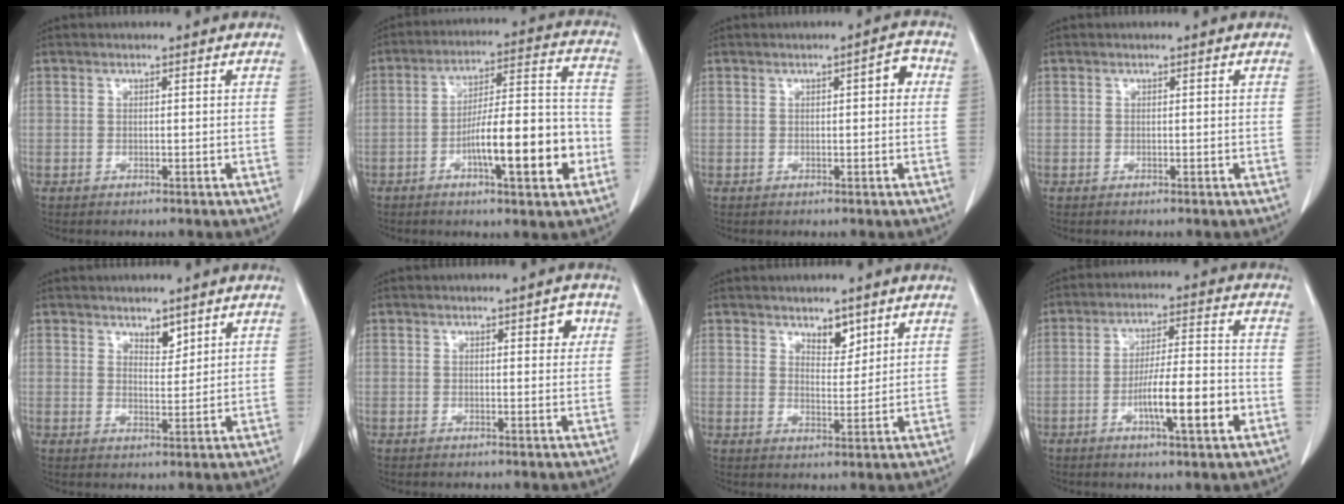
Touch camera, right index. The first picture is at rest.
{"total": 14.4, "force": [-4.9, 2.5, 13.3], "torque": [-0.209, 0.017, -0.072]}
{"total": 2.8, "force": [0.6, 0.9, 2.6], "torque": [-0.032, 0.012, 0.003]}
{"total": 0.0}
{"total": 2.7, "force": [2.0, 1.2, 1.4], "torque": [-0.020, -0.008, 0.036]}
{"total": 2.4, "force": [1.0, 1.0, 1.9], "torque": [-0.018, 0.000, 0.011]}
{"total": 3.7, "force": [2.6, 1.7, 2.0], "torque": [-0.026, -0.006, 0.044]}
{"total": 10.5, "force": [-3.6, 1.0, 9.8], "torque": [-0.164, 0.002, -0.059]}